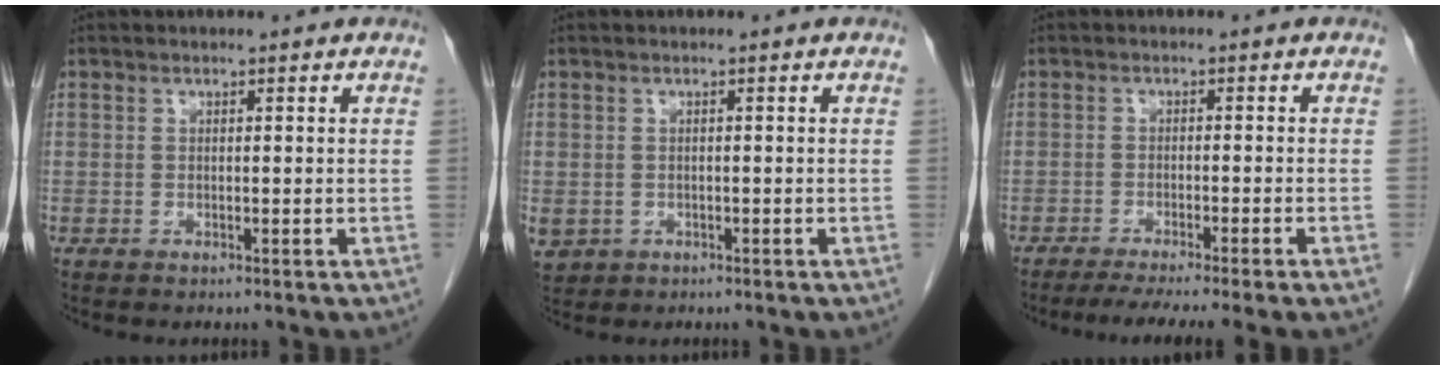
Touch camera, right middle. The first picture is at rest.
{"total": 4.1, "force": [-1.4, 3.6, 1.4], "torque": [-0.034, -0.004, -0.013]}
{"total": 8.8, "force": [-6.9, -1.0, 5.3], "torque": [-0.061, -0.019, -0.102]}